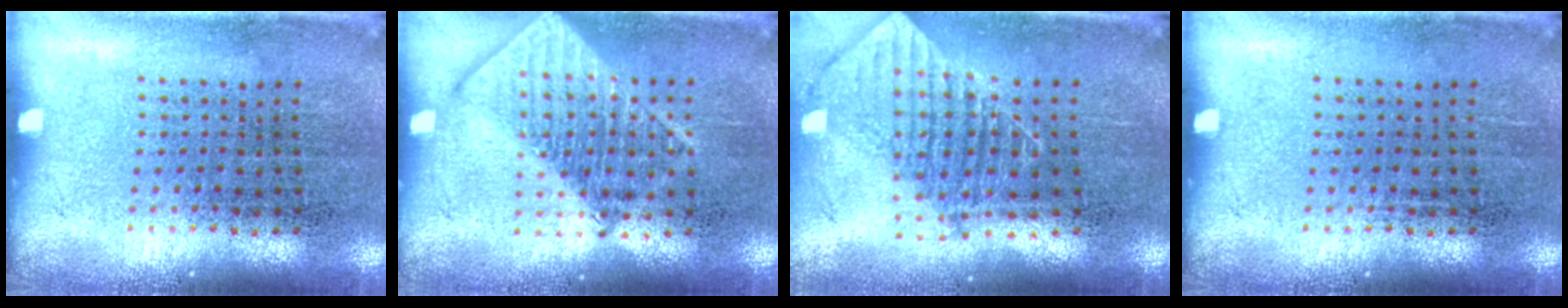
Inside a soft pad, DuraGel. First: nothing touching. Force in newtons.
{"total": 2.7, "press": 2.7, "slide": 0.3}
{"total": 1.9, "press": 1.4, "slide": 1.2}
{"total": 0.0}